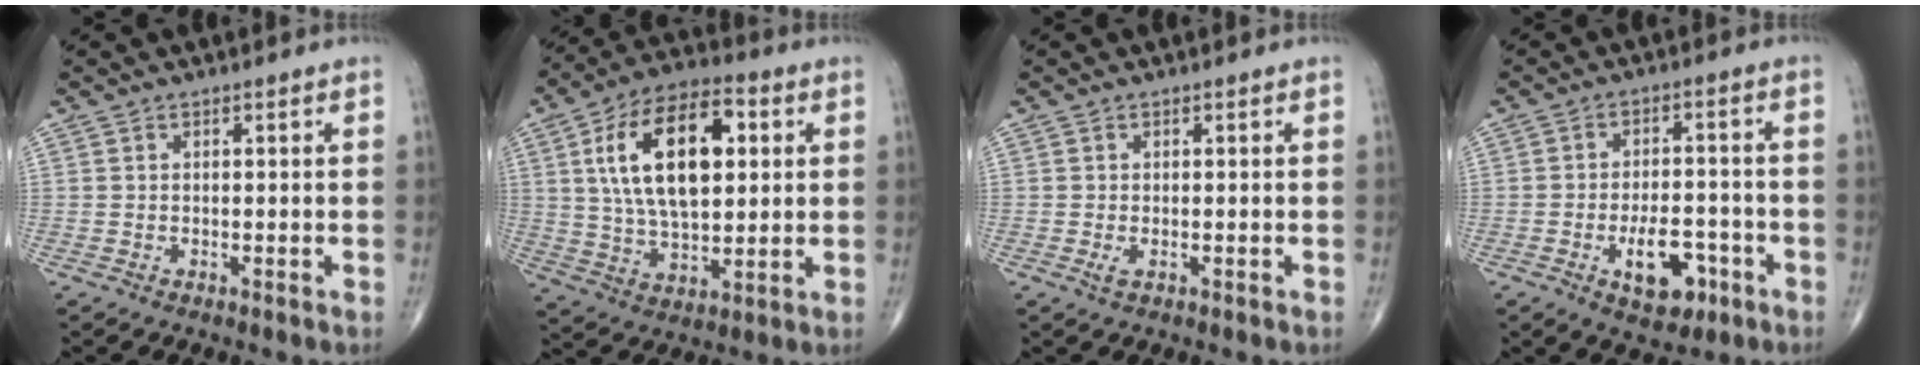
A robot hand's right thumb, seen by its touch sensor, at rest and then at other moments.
{"total": 20.0, "force": [4.6, 10.3, 16.6], "torque": [-0.273, 0.005, 0.076]}
{"total": 1.0, "force": [-0.3, 0.4, 0.9], "torque": [-0.017, -0.002, -0.005]}
{"total": 8.8, "force": [-3.7, 4.7, 6.5], "torque": [-0.077, 0.022, -0.051]}